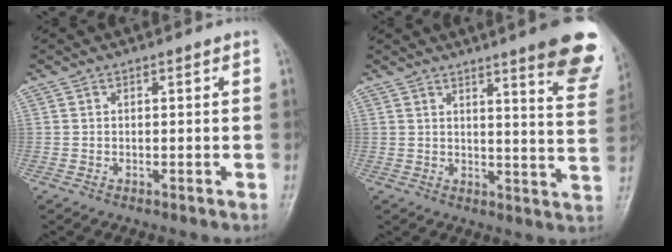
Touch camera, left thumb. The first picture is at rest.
{"total": 13.3, "force": [8.8, 1.6, 9.9], "torque": [-0.094, -0.051, 0.097]}